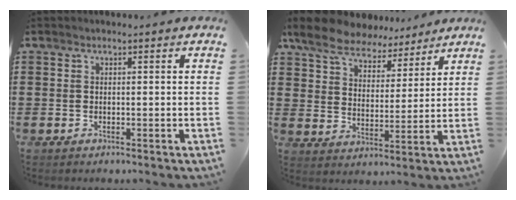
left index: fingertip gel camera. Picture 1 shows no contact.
{"total": 8.0, "force": [7.2, 2.8, 2.2], "torque": [-0.081, -0.029, 0.131]}